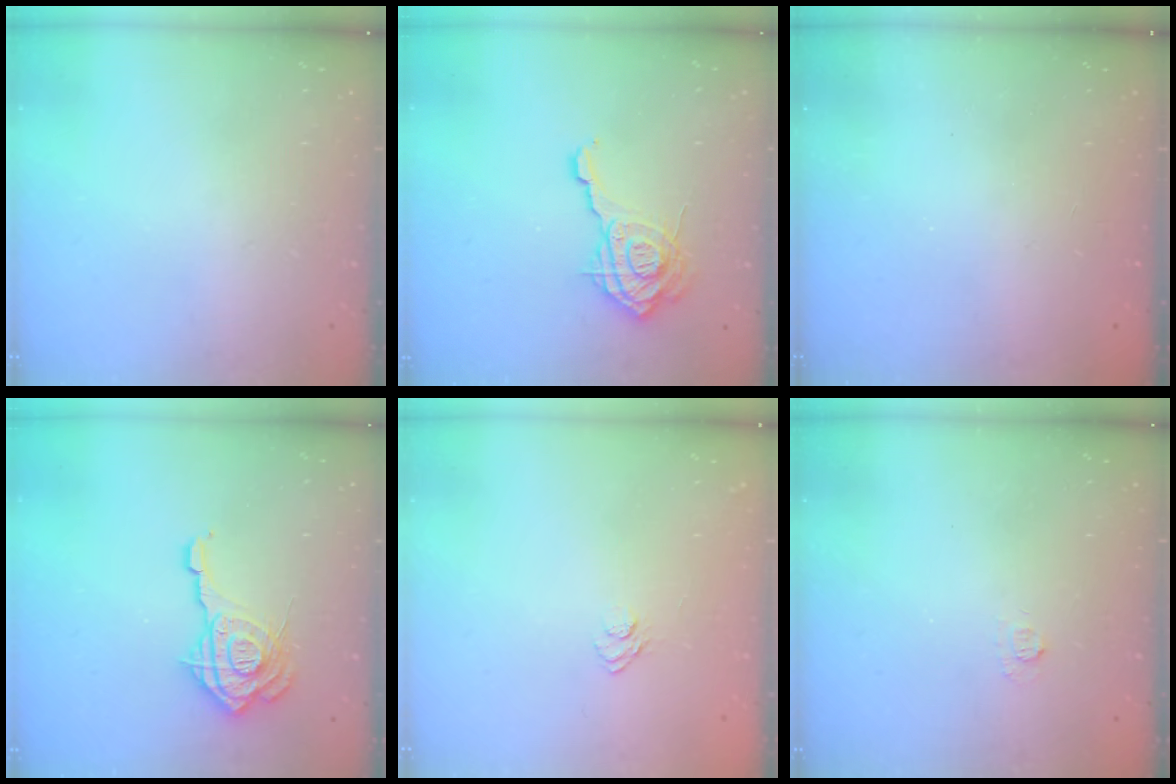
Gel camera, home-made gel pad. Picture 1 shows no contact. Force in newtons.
{"total": 15.5, "press": 15.4, "slide": 1.7}
{"total": 2.3, "press": 2.2, "slide": 0.8}
{"total": 15.1, "press": 14.9, "slide": 2.1}
{"total": 6.4, "press": 6.3, "slide": 1.1}
{"total": 2.7, "press": 2.5, "slide": 0.9}